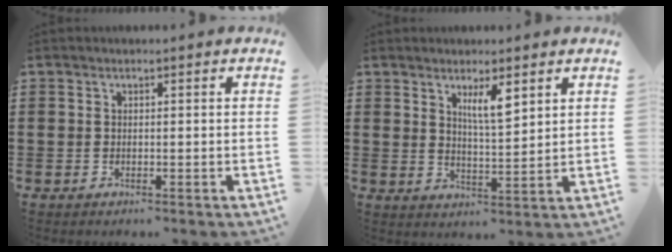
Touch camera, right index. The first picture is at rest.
{"total": 4.3, "force": [2.6, 0.8, 3.3], "torque": [-0.062, 0.001, 0.042]}